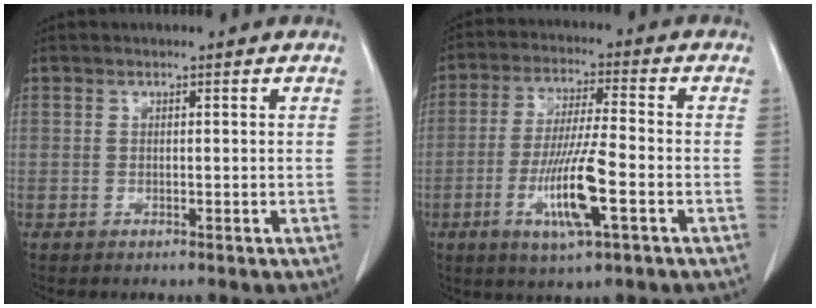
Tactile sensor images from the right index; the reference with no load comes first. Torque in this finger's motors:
{"motor_torque": [1.70, -0.43, 0.78, 0.21]}